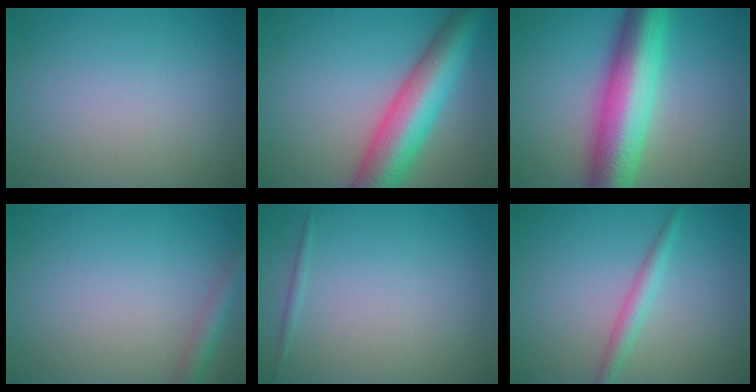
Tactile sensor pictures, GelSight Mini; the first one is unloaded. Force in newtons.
{"total": 9.5, "press": 9.5, "slide": 0.1}
{"total": 10.6, "press": 10.6, "slide": 0.1}
{"total": 2.3, "press": 2.3, "slide": 0.1}
{"total": 0.6, "press": 0.6, "slide": 0.1}
{"total": 2.1, "press": 2.1, "slide": 0.0}